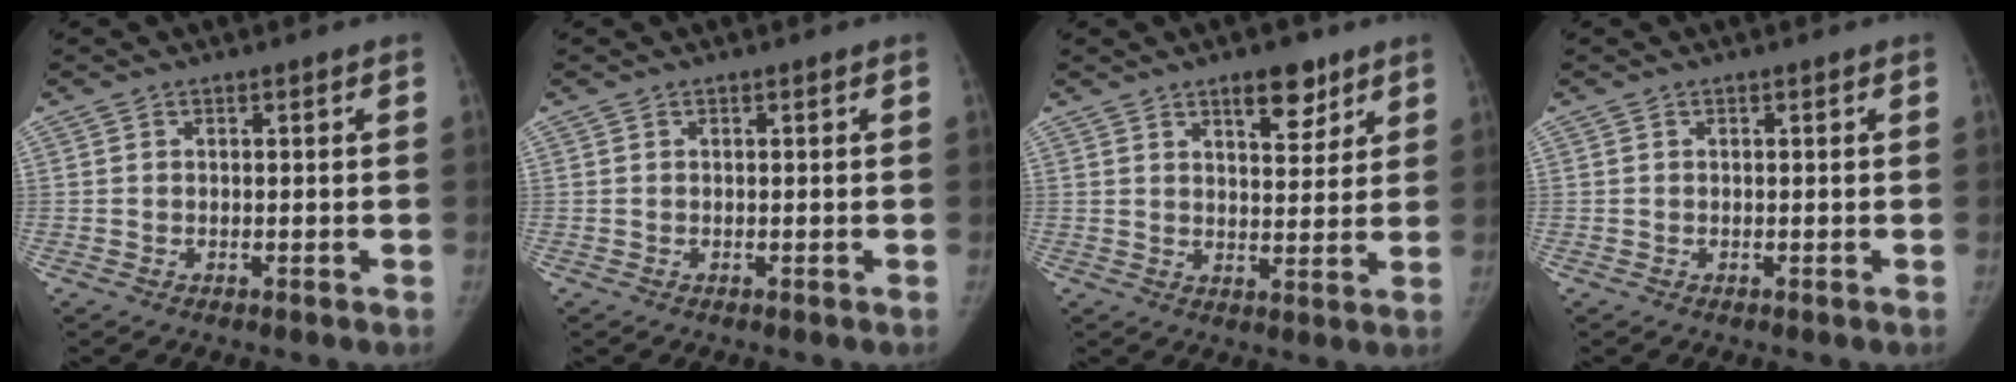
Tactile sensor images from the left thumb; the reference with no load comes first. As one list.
[{"total": 0.0}, {"total": 7.4, "force": [4.8, 3.3, 4.6], "torque": [-0.039, -0.028, 0.069]}, {"total": 0.0}]